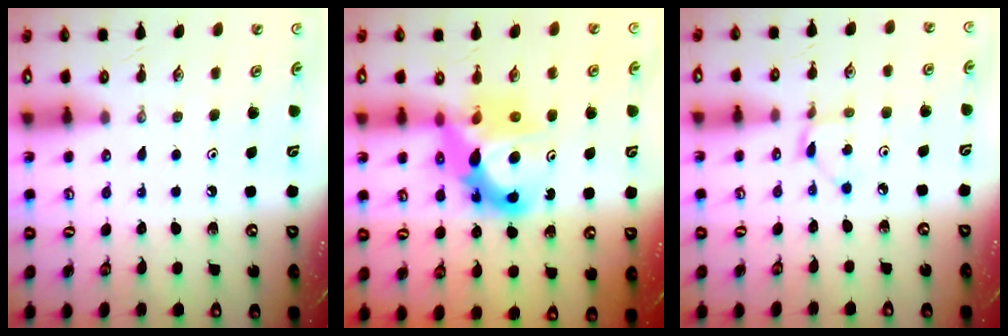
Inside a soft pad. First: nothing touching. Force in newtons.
{"total": 11.2, "press": 11.1, "slide": 1.0}
{"total": 1.8, "press": 1.8, "slide": 0.3}